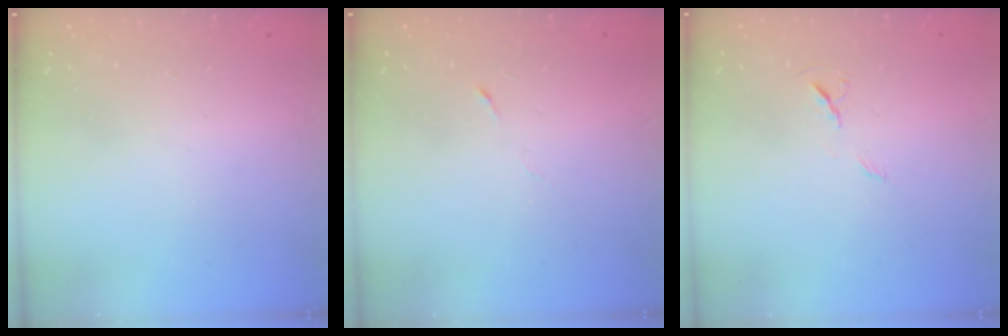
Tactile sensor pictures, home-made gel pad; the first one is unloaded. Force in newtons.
{"total": 2.9, "press": 2.7, "slide": 1.0}
{"total": 5.8, "press": 5.4, "slide": 2.2}